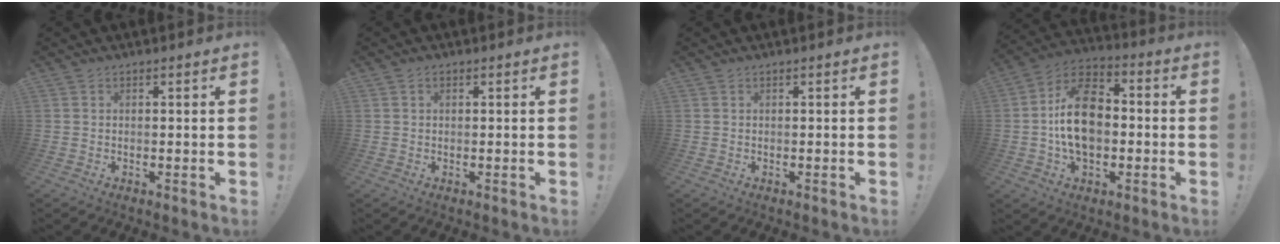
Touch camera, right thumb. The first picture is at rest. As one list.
[{"total": 0.7, "force": [0.3, 0.5, 0.4], "torque": [-0.001, -0.001, 0.005]}, {"total": 0.0}, {"total": 17.2, "force": [-1.3, 11.6, 12.7], "torque": [-0.218, 0.023, -0.023]}]